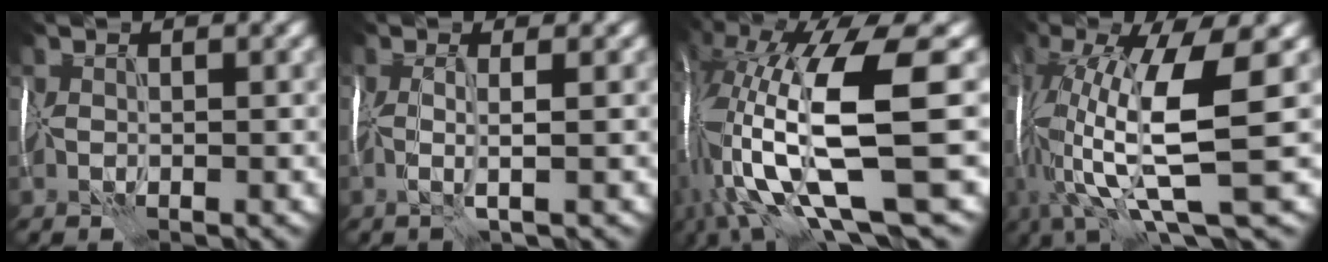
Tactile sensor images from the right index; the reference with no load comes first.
{"total": 2.0, "force": [-0.1, 0.3, 2.0], "torque": [-0.030, 0.001, -0.004]}
{"total": 15.5, "force": [-1.3, 4.5, 14.7], "torque": [-0.292, -0.002, -0.005]}
{"total": 13.2, "force": [0.2, 3.8, 12.6], "torque": [-0.242, -0.012, 0.018]}